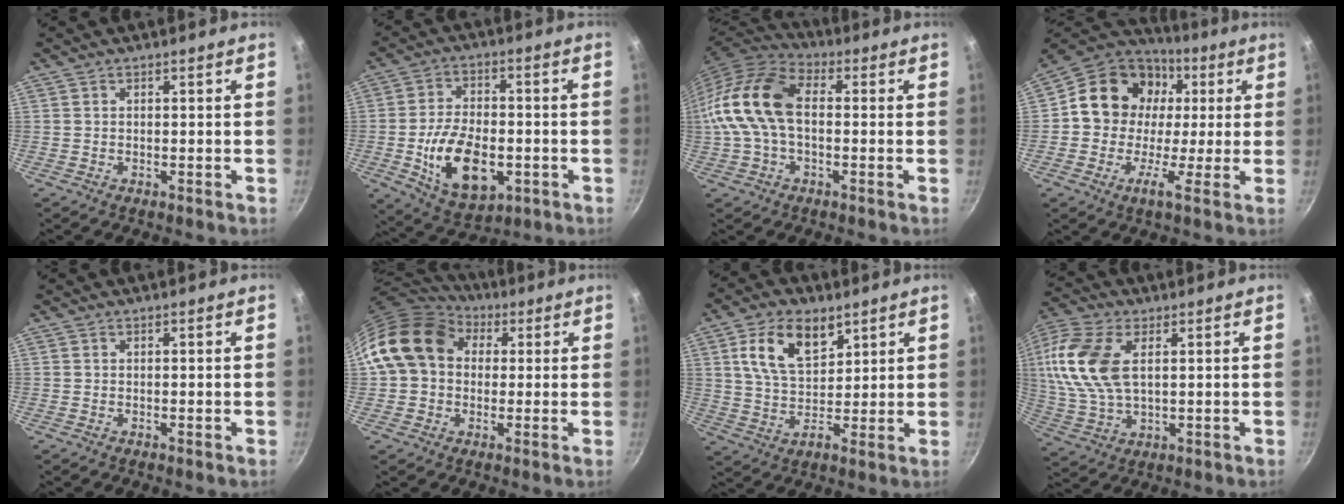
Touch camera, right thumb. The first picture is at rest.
{"total": 15.2, "force": [-3.5, 8.9, 11.9], "torque": [-0.190, 0.010, -0.049]}
{"total": 15.3, "force": [0.1, 9.4, 12.0], "torque": [-0.227, 0.038, -0.016]}
{"total": 15.1, "force": [2.3, 12.7, 7.8], "torque": [-0.106, 0.019, 0.010]}
{"total": 0.0}
{"total": 15.5, "force": [3.7, 12.2, 8.8], "torque": [-0.136, 0.029, 0.052]}
{"total": 11.2, "force": [5.1, 6.8, 7.3], "torque": [-0.106, -0.016, 0.089]}
{"total": 17.0, "force": [4.1, 9.9, 13.2], "torque": [-0.283, 0.005, 0.079]}